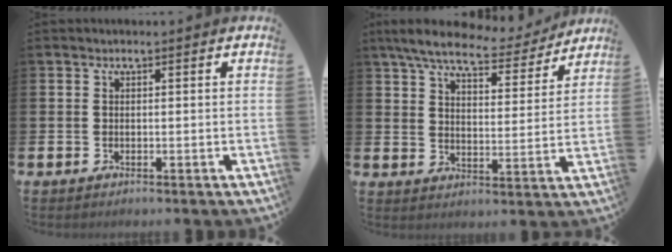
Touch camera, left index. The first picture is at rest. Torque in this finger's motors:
{"motor_torque": [1.05, -1.09, 0.54, 0.21]}